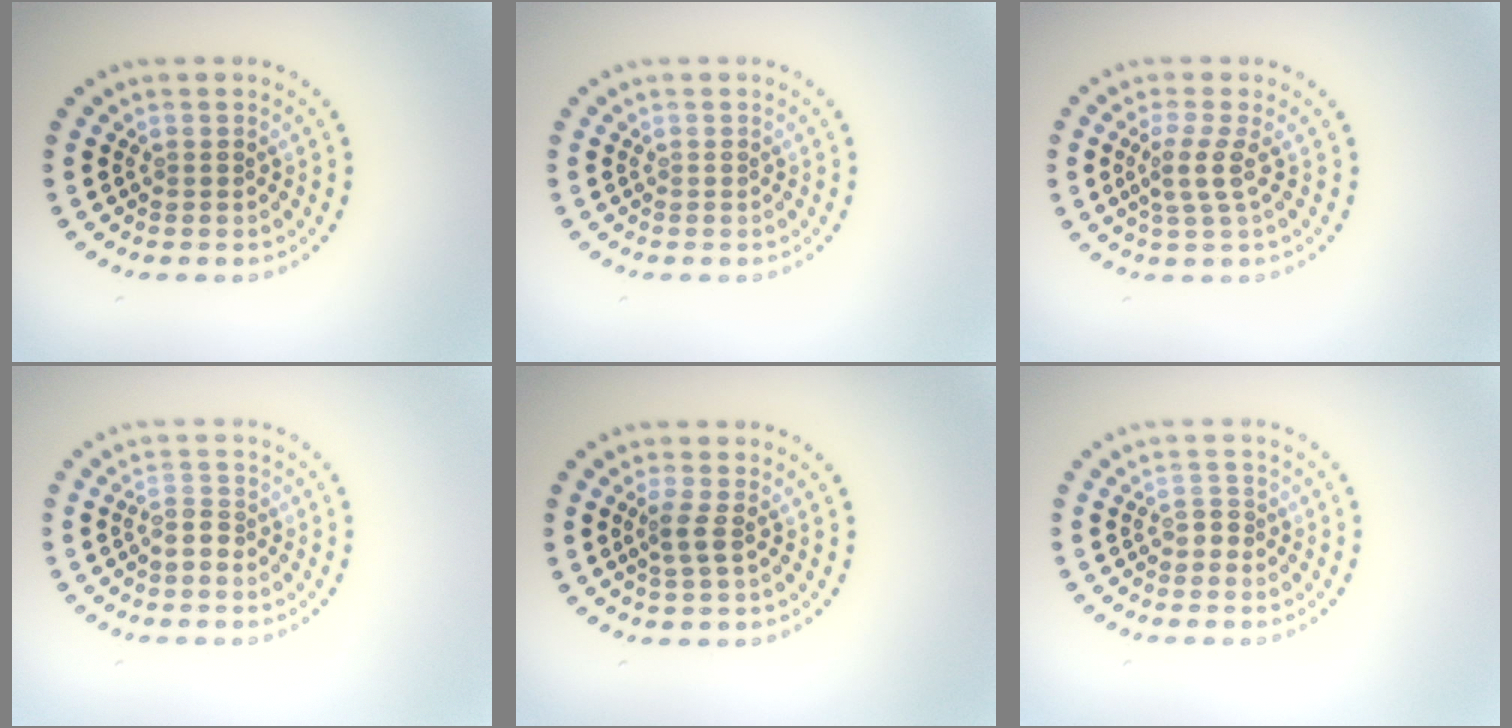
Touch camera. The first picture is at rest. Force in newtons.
{"total": 0.0}
{"total": 2.3, "press": 1.7, "slide": 1.5}
{"total": 1.7, "press": 1.3, "slide": 1.1}
{"total": 1.6, "press": 1.3, "slide": 1.0}
{"total": 1.0, "press": 0.8, "slide": 0.5}